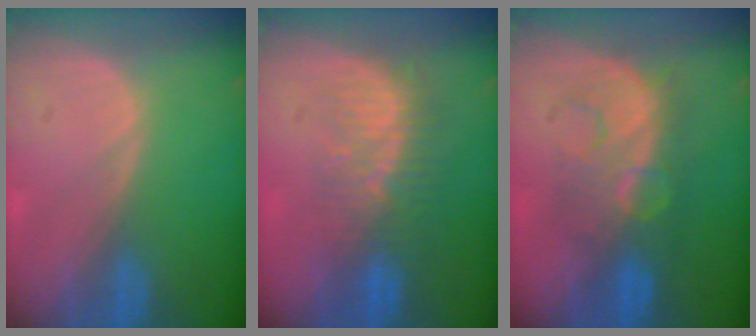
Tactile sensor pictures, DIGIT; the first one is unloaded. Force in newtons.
{"total": 8.4, "press": 7.5, "slide": 3.8}
{"total": 8.0, "press": 7.9, "slide": 1.5}